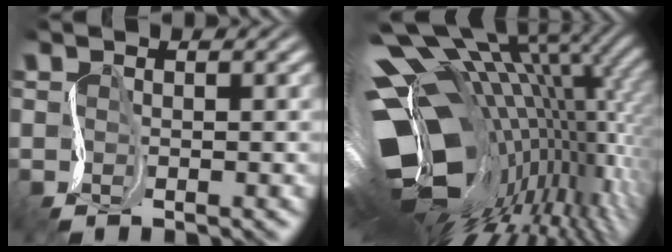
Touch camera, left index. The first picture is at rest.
{"total": 19.5, "force": [1.3, 10.5, 16.4], "torque": [-0.275, -0.012, 0.047]}